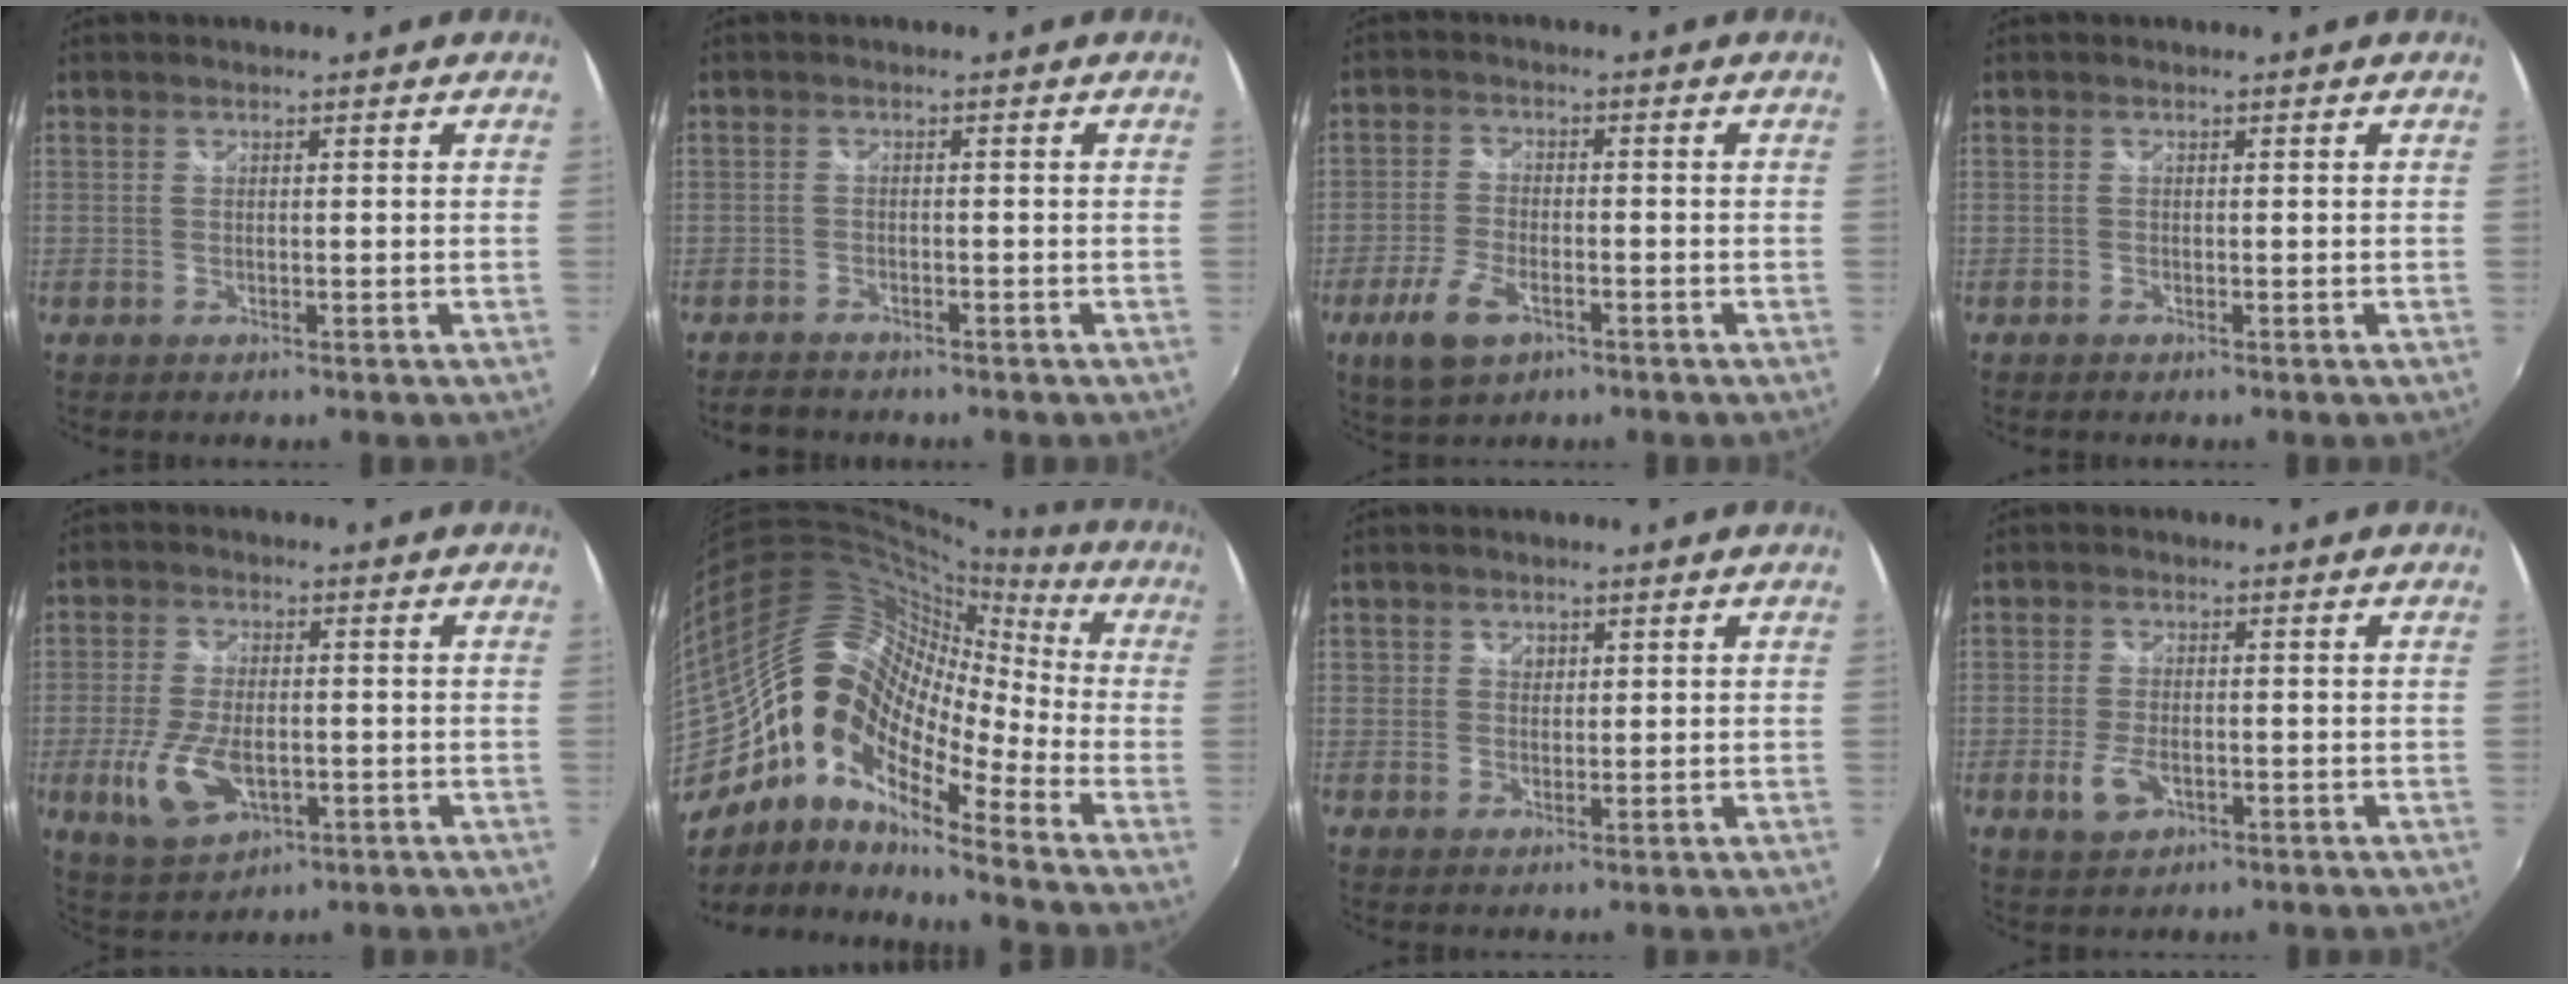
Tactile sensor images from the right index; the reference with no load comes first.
{"total": 3.3, "force": [-3.1, 1.0, 0.8], "torque": [-0.029, -0.004, -0.052]}
{"total": 7.6, "force": [-4.1, 3.5, 5.4], "torque": [-0.130, -0.010, -0.074]}
{"total": 0.0}
{"total": 10.1, "force": [-2.8, 5.2, 8.2], "torque": [-0.179, -0.015, -0.046]}
{"total": 17.1, "force": [-7.5, 9.0, 12.5], "torque": [-0.200, -0.001, -0.161]}
{"total": 2.1, "force": [0.6, 1.9, 0.5], "torque": [-0.006, 0.004, 0.008]}
{"total": 4.4, "force": [-1.7, 2.3, 3.3], "torque": [-0.078, -0.007, -0.030]}